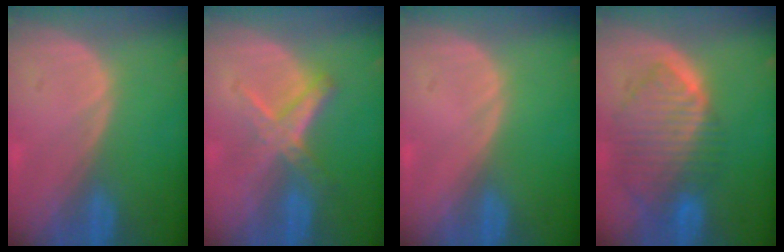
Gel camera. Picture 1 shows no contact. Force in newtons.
{"total": 5.8, "press": 5.5, "slide": 1.8}
{"total": 0.0}
{"total": 9.9, "press": 8.4, "slide": 5.2}